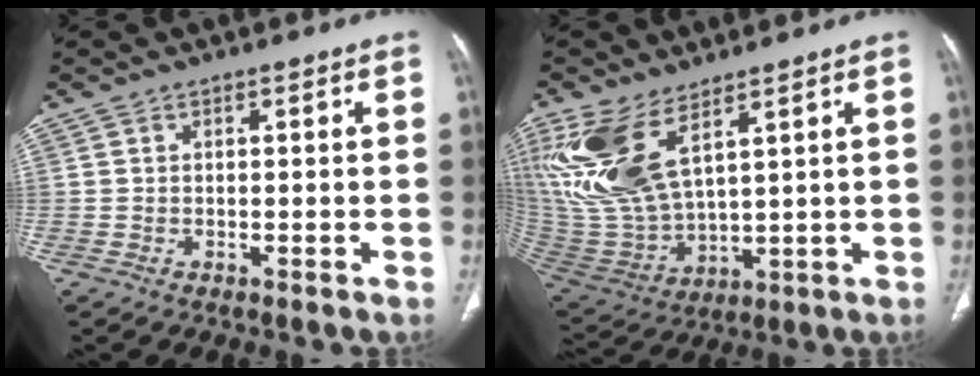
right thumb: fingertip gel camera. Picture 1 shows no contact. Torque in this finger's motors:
{"motor_torque": [-0.04, 0.81, 1.50, 1.20, 0.54]}